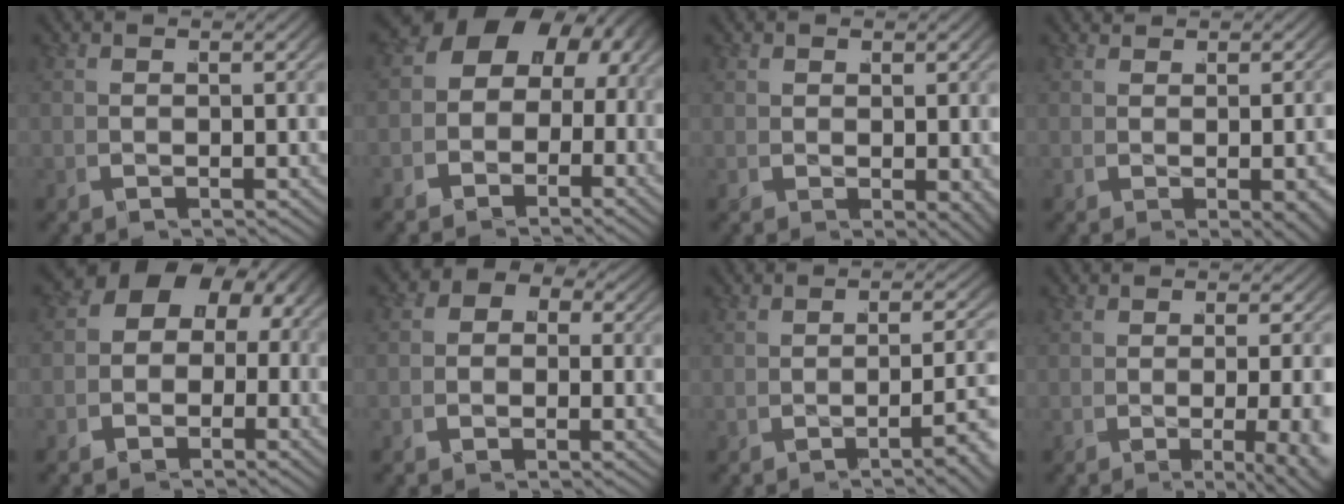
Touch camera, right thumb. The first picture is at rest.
{"total": 8.8, "force": [-0.1, 7.1, 5.1], "torque": [-0.097, -0.002, -0.013]}
{"total": 0.8, "force": [0.3, 0.3, 0.7], "torque": [-0.004, -0.005, 0.010]}
{"total": 1.1, "force": [0.1, 0.2, 1.0], "torque": [-0.010, -0.006, 0.012]}
{"total": 7.2, "force": [-0.1, 6.0, 3.9], "torque": [-0.075, -0.001, -0.012]}
{"total": 2.7, "force": [-0.6, 2.6, 0.6], "torque": [-0.022, -0.002, -0.025]}
{"total": 3.9, "force": [-2.0, 0.8, 3.2], "torque": [-0.045, 0.009, -0.037]}
{"total": 5.7, "force": [-1.7, 1.6, 5.2], "torque": [-0.069, -0.004, -0.028]}